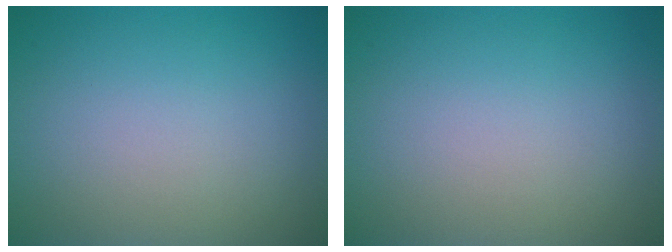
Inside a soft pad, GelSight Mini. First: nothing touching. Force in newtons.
{"total": 0.0}